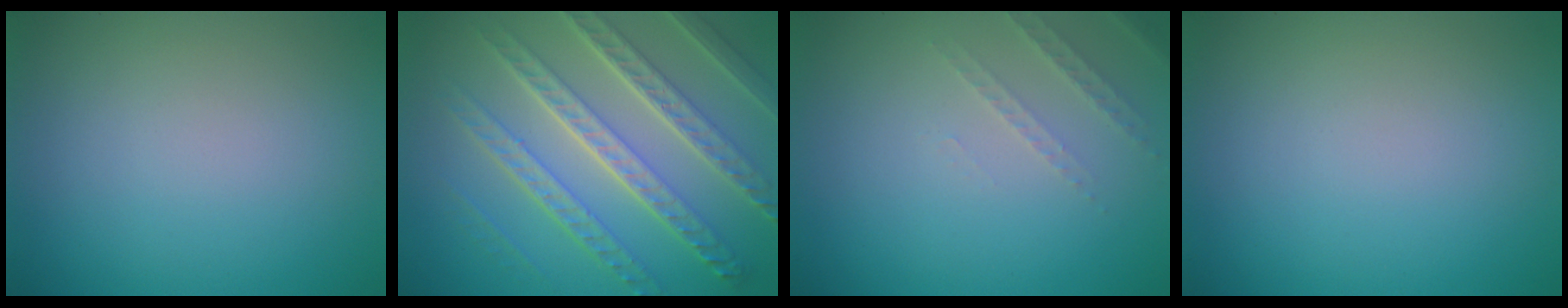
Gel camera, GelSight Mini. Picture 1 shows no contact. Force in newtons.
{"total": 8.4, "press": 6.1, "slide": 5.8}
{"total": 1.5, "press": 1.4, "slide": 0.4}
{"total": 0.0}